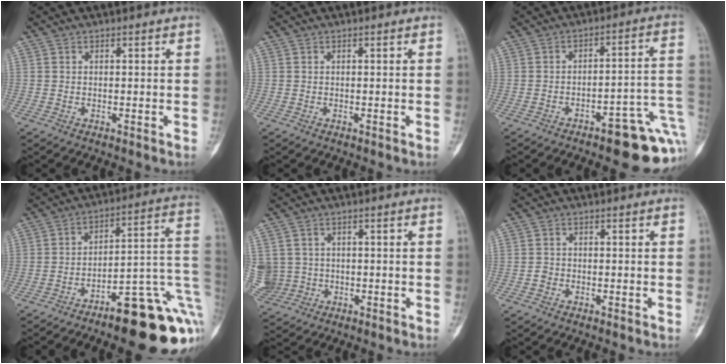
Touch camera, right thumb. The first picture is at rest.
{"total": 0.0}
{"total": 15.6, "force": [-6.6, 5.5, 13.1], "torque": [-0.104, 0.052, -0.073]}
{"total": 20.3, "force": [-8.6, 5.6, 17.6], "torque": [-0.159, 0.077, -0.114]}
{"total": 8.5, "force": [0.2, 8.2, 2.5], "torque": [-0.072, 0.024, 0.022]}
{"total": 1.0, "force": [-0.4, 0.9, 0.3], "torque": [0.000, 0.005, -0.011]}